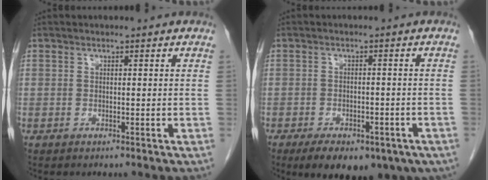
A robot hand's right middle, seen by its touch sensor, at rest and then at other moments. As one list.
[{"total": 13.3, "force": [-8.5, 6.3, 8.0], "torque": [-0.120, -0.009, -0.111]}]